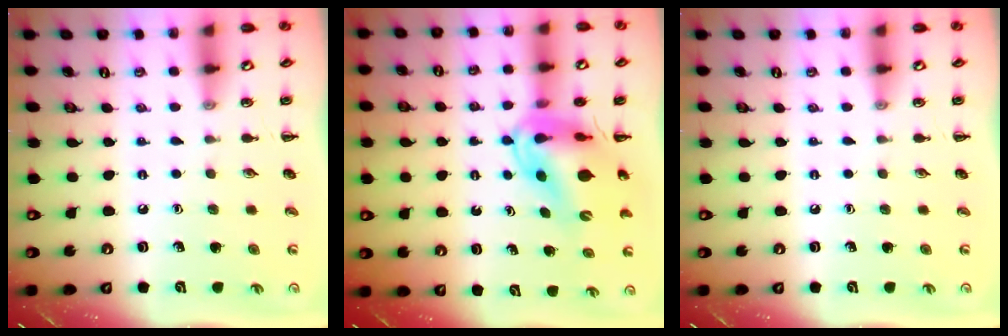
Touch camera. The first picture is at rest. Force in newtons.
{"total": 12.2, "press": 11.6, "slide": 3.8}
{"total": 0.0}